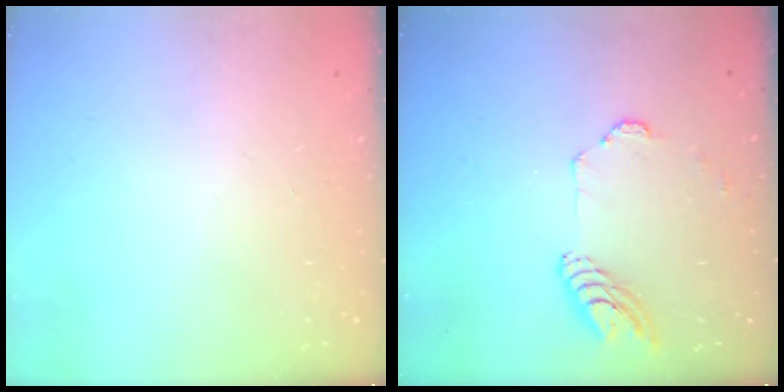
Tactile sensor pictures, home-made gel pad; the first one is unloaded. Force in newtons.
{"total": 9.8, "press": 9.7, "slide": 0.7}